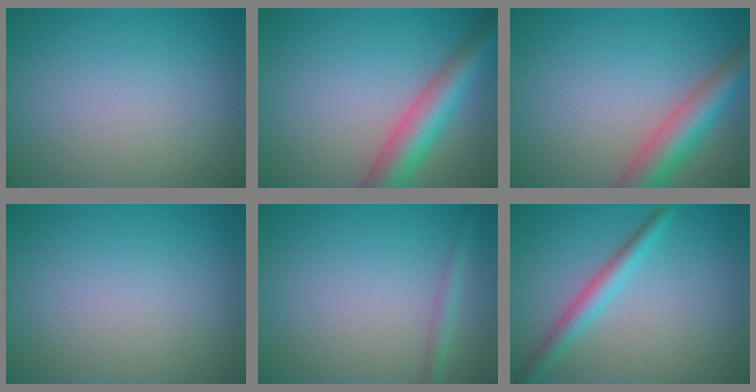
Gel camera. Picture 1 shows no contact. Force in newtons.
{"total": 6.0, "press": 6.0, "slide": 0.2}
{"total": 5.7, "press": 5.7, "slide": 0.2}
{"total": 0.0}
{"total": 1.4, "press": 1.4, "slide": 0.0}
{"total": 2.8, "press": 2.8, "slide": 0.0}